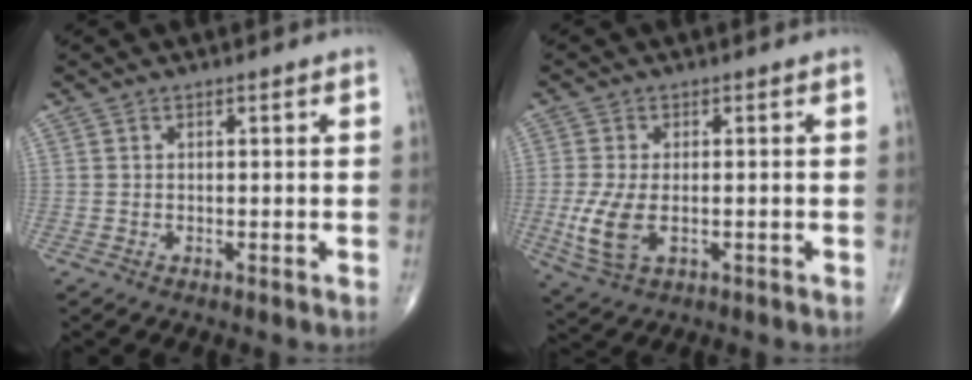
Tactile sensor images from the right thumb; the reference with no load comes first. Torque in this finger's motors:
{"motor_torque": [-0.16, 0.65, 0.48, 0.29, 0.09]}